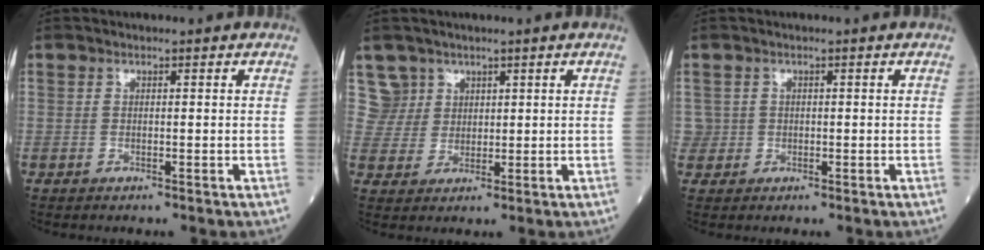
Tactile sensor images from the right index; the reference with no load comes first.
{"total": 4.2, "force": [2.6, 3.2, -1.0], "torque": [0.030, 0.008, 0.052]}
{"total": 1.7, "force": [0.0, 1.7, -0.2], "torque": [0.016, 0.007, -0.003]}